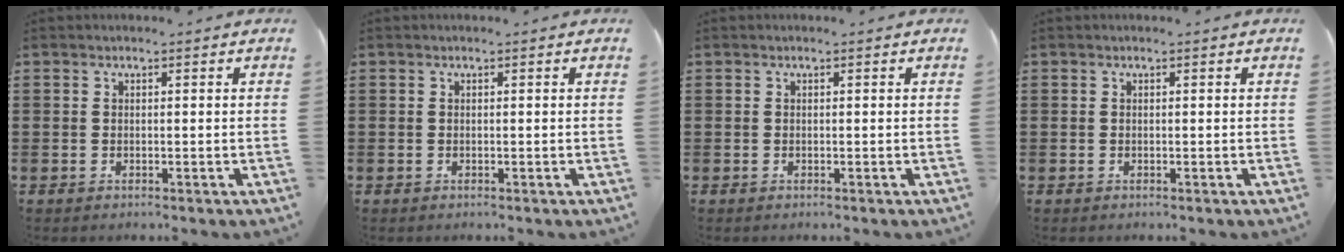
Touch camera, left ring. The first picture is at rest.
{"total": 0.0}
{"total": 0.0}
{"total": 0.0}